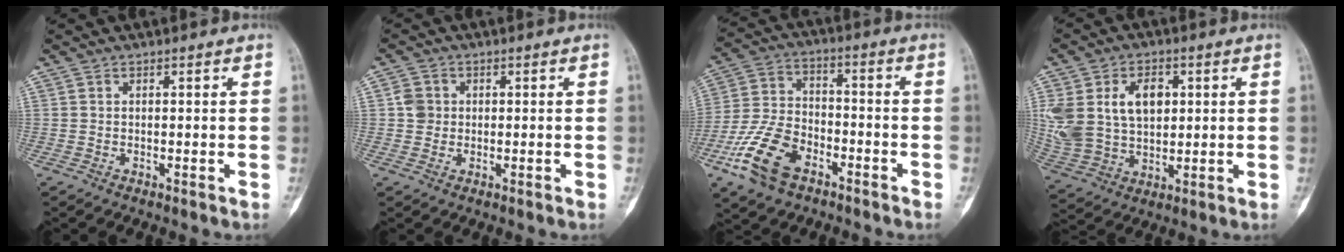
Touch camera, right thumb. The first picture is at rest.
{"total": 3.0, "force": [0.2, 2.8, 1.1], "torque": [-0.005, 0.005, 0.000]}
{"total": 14.0, "force": [-7.3, 8.2, 8.7], "torque": [-0.172, 0.038, -0.143]}
{"total": 16.4, "force": [3.9, 11.2, 11.3], "torque": [-0.223, -0.001, 0.086]}